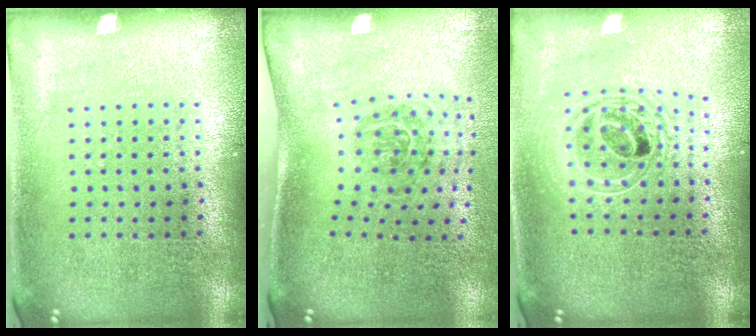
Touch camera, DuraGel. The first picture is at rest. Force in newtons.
{"total": 1.9, "press": 1.2, "slide": 1.5}
{"total": 1.8, "press": 1.4, "slide": 1.1}